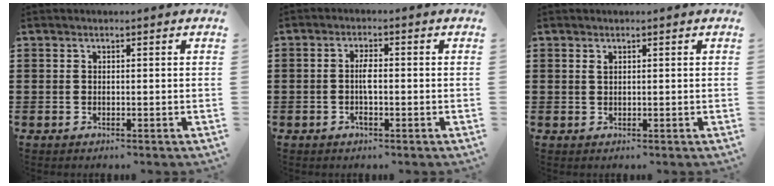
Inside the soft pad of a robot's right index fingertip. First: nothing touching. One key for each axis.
{"total": 2.9, "fx": -0.5, "fy": 1.0, "fz": 2.6, "tx": -0.057, "ty": 0.002, "tz": -0.012}
{"total": 0.7, "fx": 0.4, "fy": 0.3, "fz": 0.4, "tx": -0.010, "ty": 0.002, "tz": 0.008}